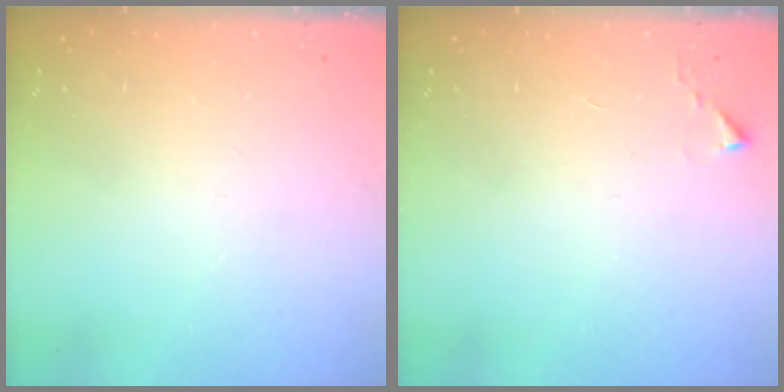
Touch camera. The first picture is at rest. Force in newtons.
{"total": 2.7, "press": 2.7, "slide": 0.5}